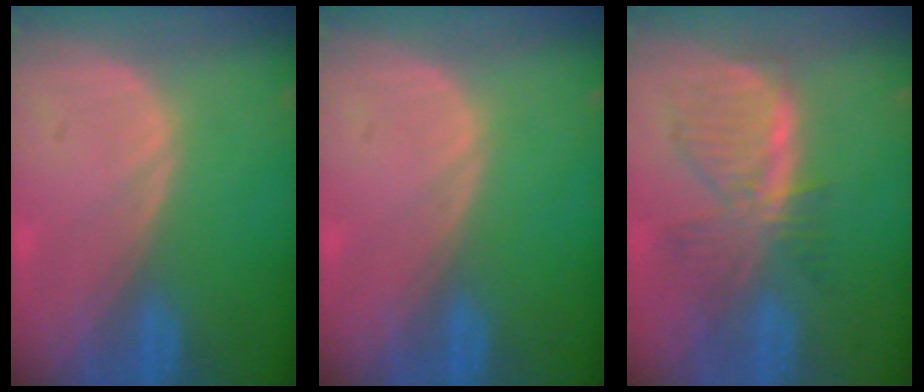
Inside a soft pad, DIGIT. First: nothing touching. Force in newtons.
{"total": 0.0}
{"total": 7.7, "press": 6.9, "slide": 3.3}